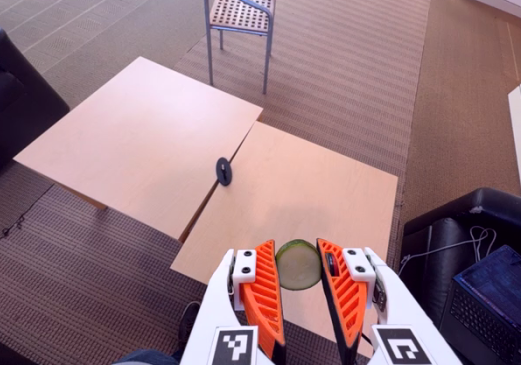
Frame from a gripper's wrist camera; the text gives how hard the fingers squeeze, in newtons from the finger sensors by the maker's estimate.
{"total": 12.0, "left": 12.4, "right": 11.6}